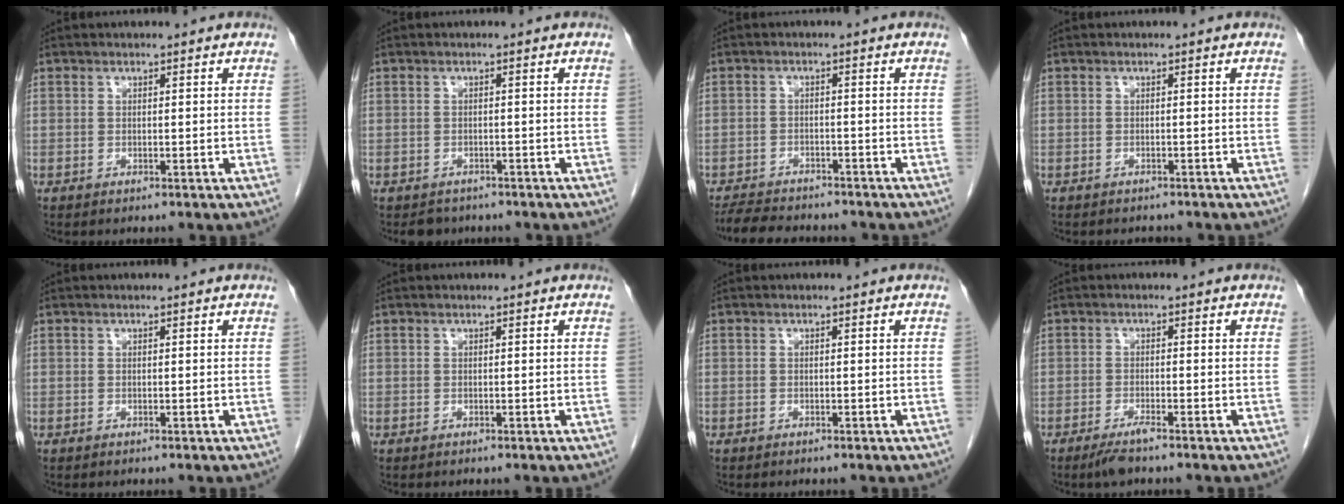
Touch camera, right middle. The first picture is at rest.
{"total": 2.4, "force": [-2.1, 1.3, 0.0], "torque": [-0.010, 0.000, -0.030]}
{"total": 7.7, "force": [-7.0, 2.2, 2.4], "torque": [-0.041, -0.012, -0.108]}
{"total": 2.3, "force": [-2.2, 0.8, 0.4], "torque": [-0.012, -0.005, -0.026]}
{"total": 0.0}
{"total": 0.0}
{"total": 0.0}
{"total": 2.8, "force": [-2.2, 0.0, 1.8], "torque": [-0.041, -0.005, -0.043]}